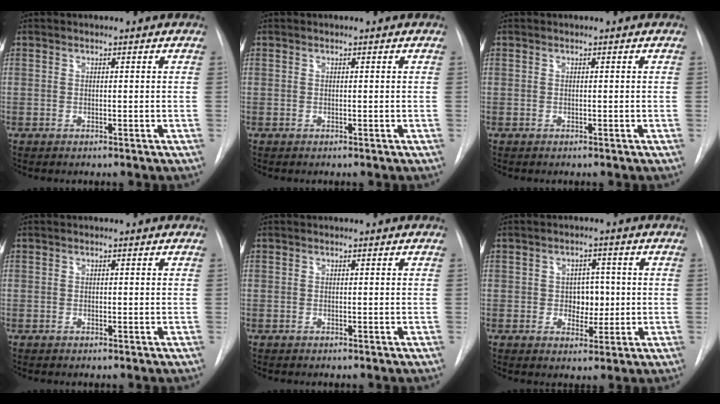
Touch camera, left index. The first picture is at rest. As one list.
[{"total": 0.0}, {"total": 0.0}, {"total": 0.0}, {"total": 0.0}, {"total": 4.4, "force": [0.1, 3.1, 3.1], "torque": [-0.035, 0.008, 0.007]}]